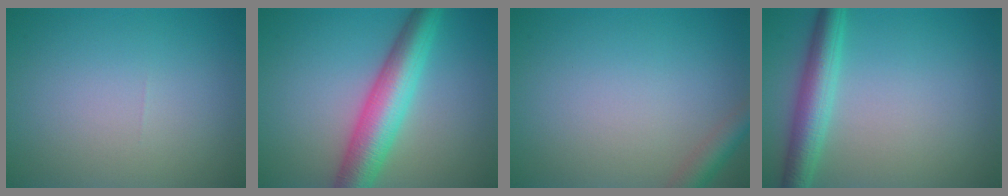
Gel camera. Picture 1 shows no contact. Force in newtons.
{"total": 6.9, "press": 6.9, "slide": 0.0}
{"total": 2.3, "press": 2.3, "slide": 0.1}
{"total": 4.2, "press": 4.2, "slide": 0.1}